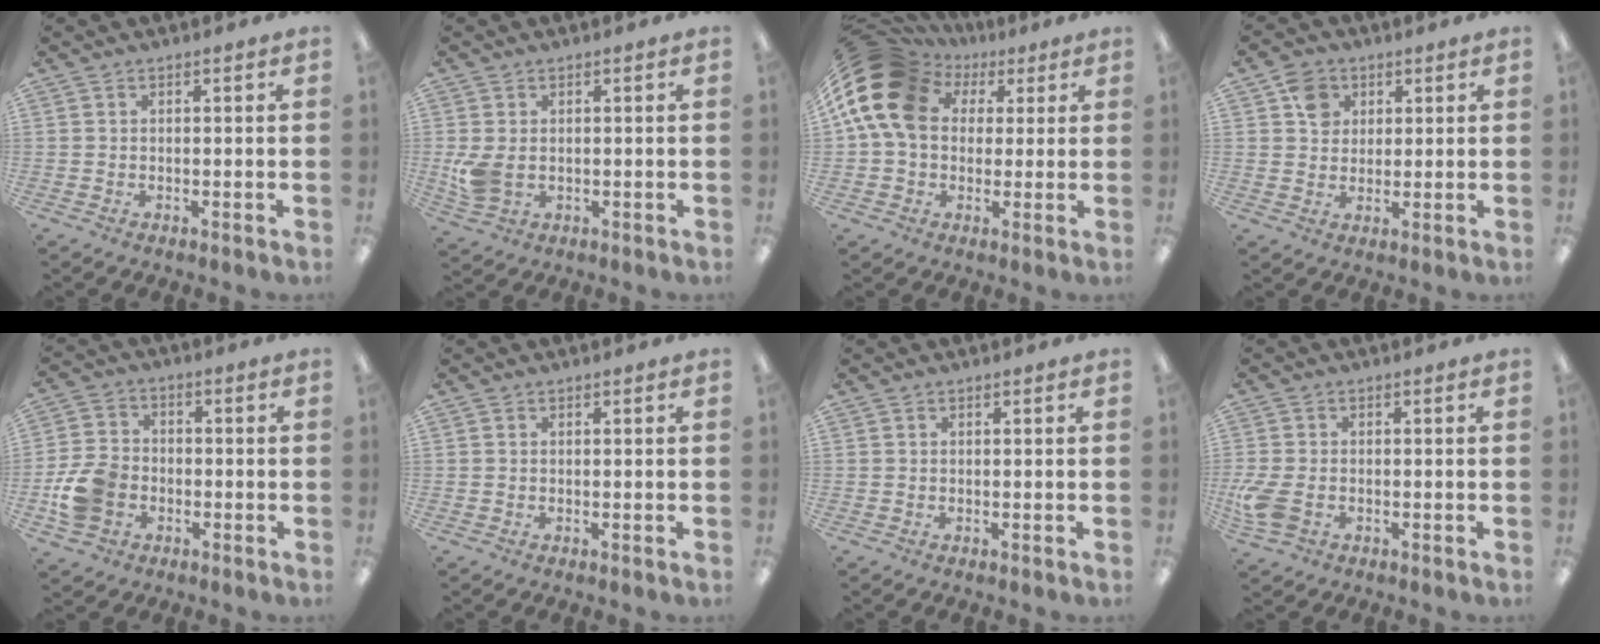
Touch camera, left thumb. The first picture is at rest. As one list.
[{"total": 5.6, "force": [-0.2, 3.9, 4.1], "torque": [-0.090, -0.005, -0.005]}, {"total": 18.1, "force": [5.0, 13.9, 10.6], "torque": [-0.234, -0.009, 0.089]}, {"total": 5.9, "force": [2.4, 5.0, 1.9], "torque": [-0.030, 0.003, 0.042]}, {"total": 10.1, "force": [-3.1, 8.0, 5.4], "torque": [-0.118, 0.022, -0.056]}, {"total": 0.0}, {"total": 0.0}, {"total": 6.1, "force": [-1.8, 4.0, 4.3], "torque": [-0.108, -0.002, -0.034]}]